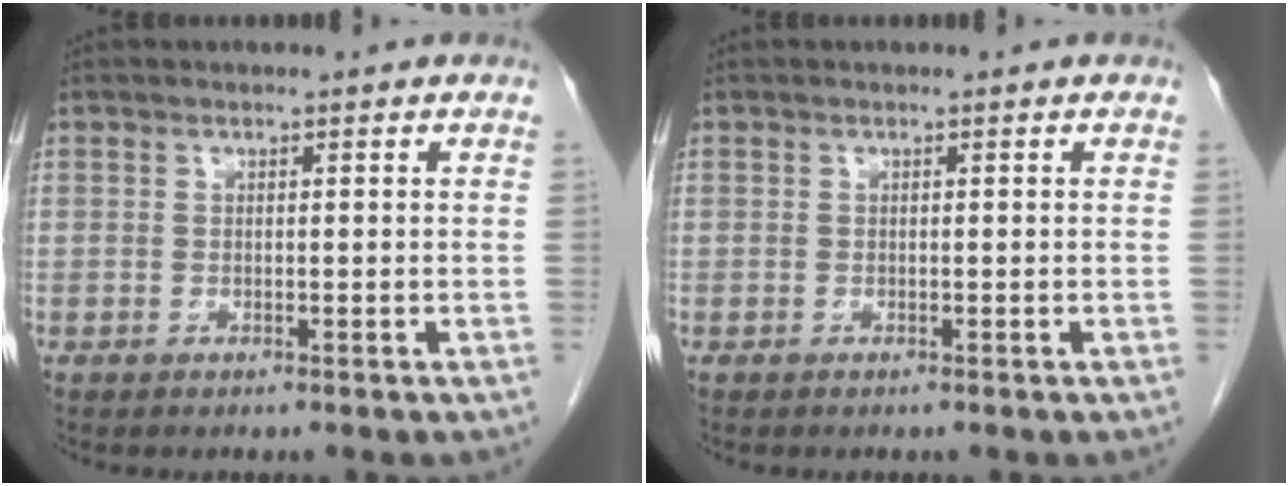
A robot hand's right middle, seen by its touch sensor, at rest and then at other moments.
{"total": 0.0}